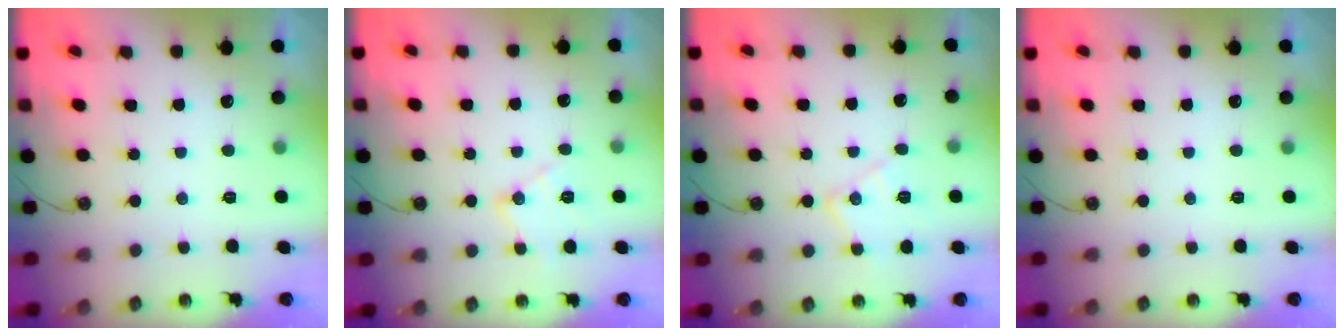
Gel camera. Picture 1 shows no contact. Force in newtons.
{"total": 11.5, "press": 11.5, "slide": 0.8}
{"total": 10.6, "press": 10.6, "slide": 0.6}
{"total": 0.0}